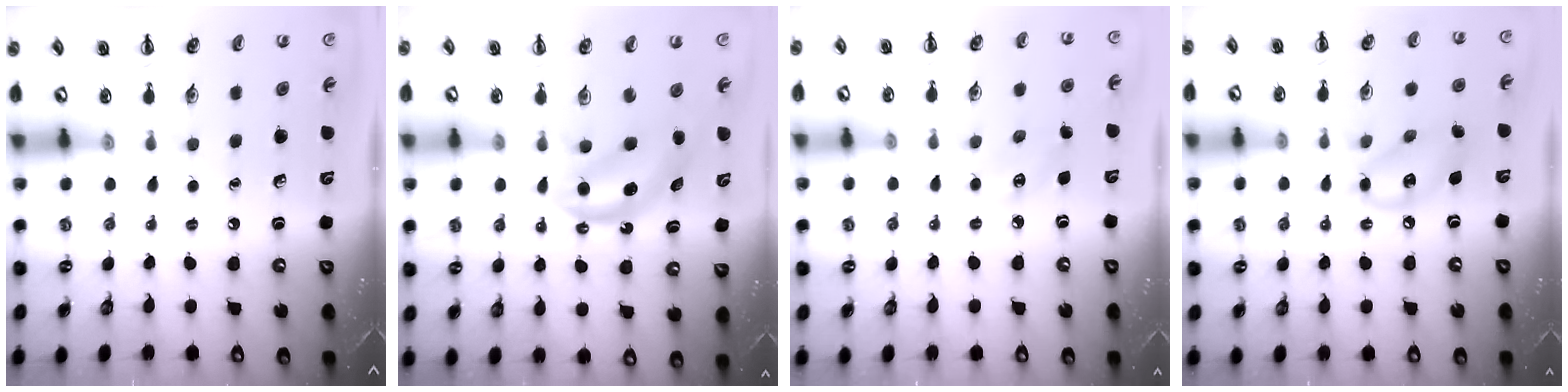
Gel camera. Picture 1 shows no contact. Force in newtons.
{"total": 6.3, "press": 6.2, "slide": 1.0}
{"total": 3.5, "press": 3.4, "slide": 0.9}
{"total": 10.2, "press": 10.0, "slide": 1.8}